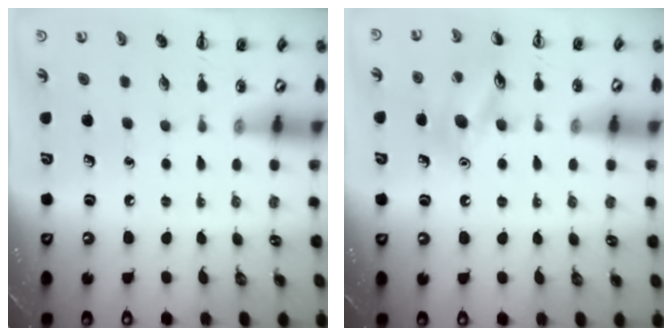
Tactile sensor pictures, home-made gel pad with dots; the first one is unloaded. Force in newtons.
{"total": 12.2, "press": 12.1, "slide": 1.9}